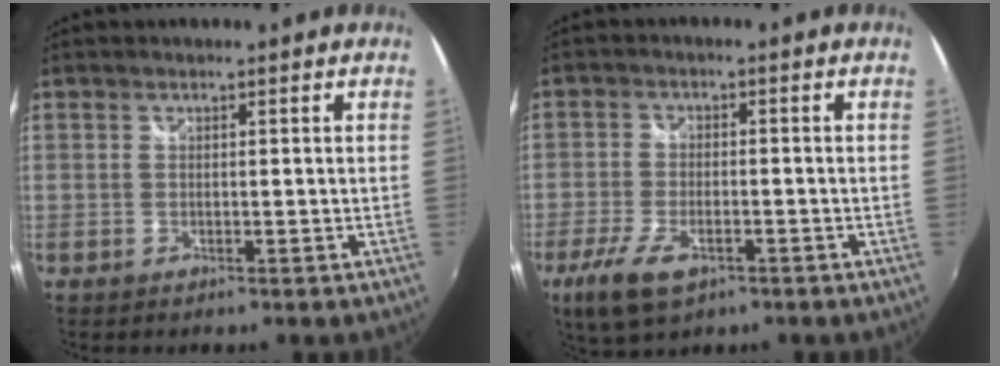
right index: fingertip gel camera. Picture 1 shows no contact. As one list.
[{"total": 10.4, "force": [-5.8, 4.2, 7.6], "torque": [-0.178, -0.032, -0.108]}]